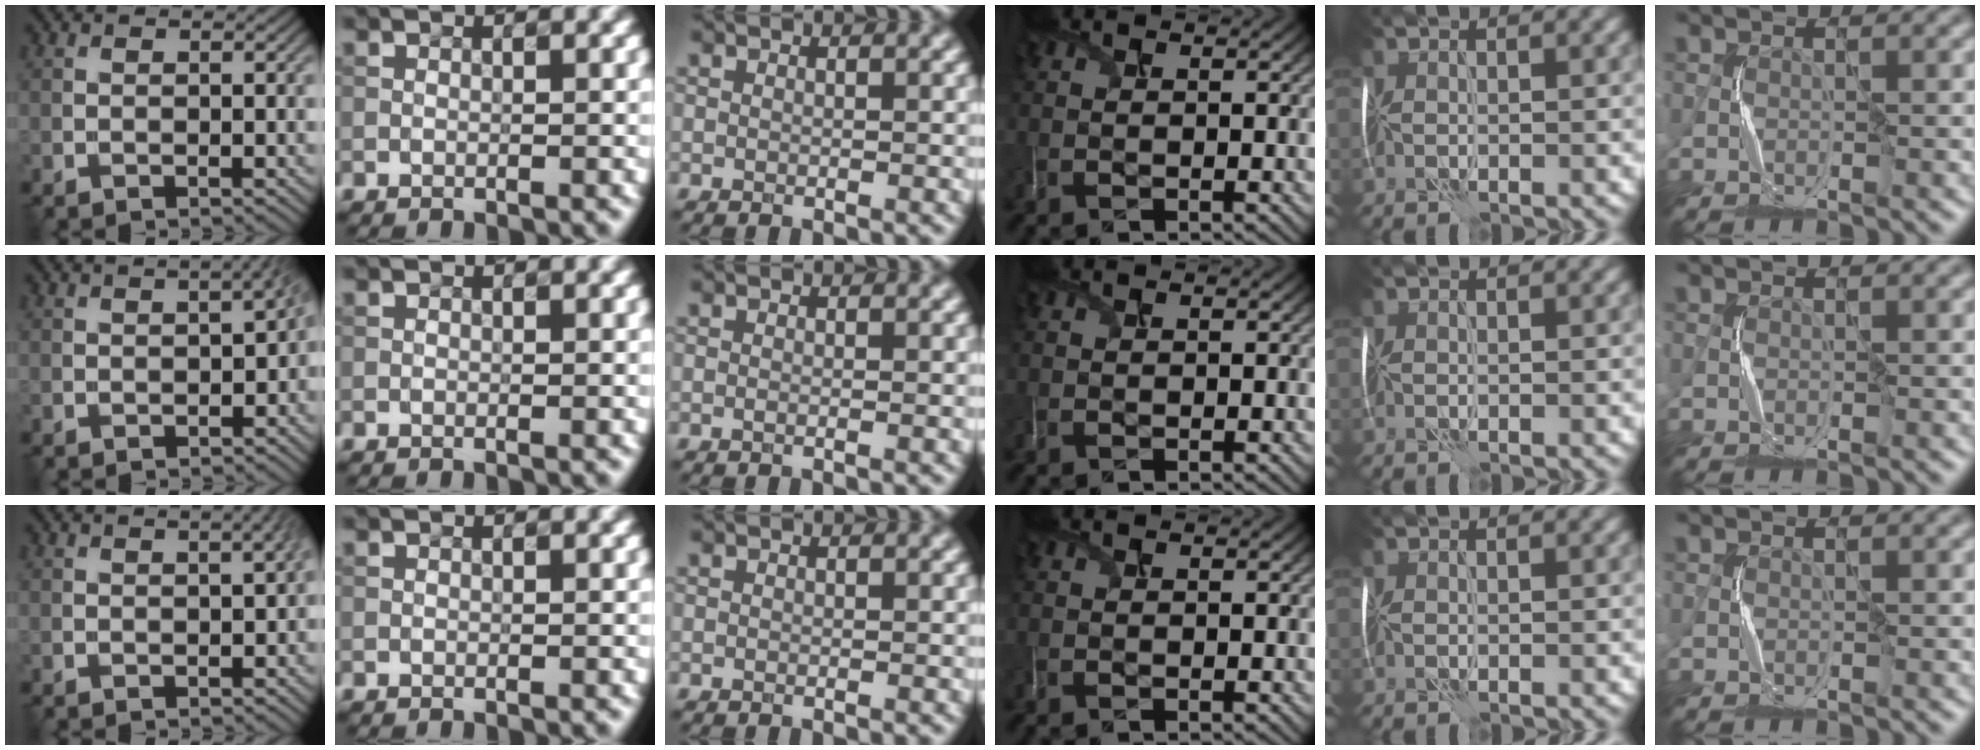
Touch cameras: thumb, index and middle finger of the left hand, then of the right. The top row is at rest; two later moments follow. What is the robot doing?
{"motion": "shake", "object": "plastic piggy bank"}